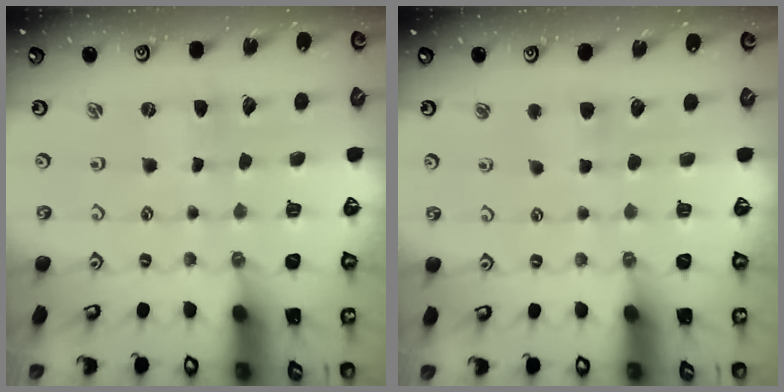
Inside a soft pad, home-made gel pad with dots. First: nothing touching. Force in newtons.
{"total": 3.3, "press": 3.3, "slide": 0.5}